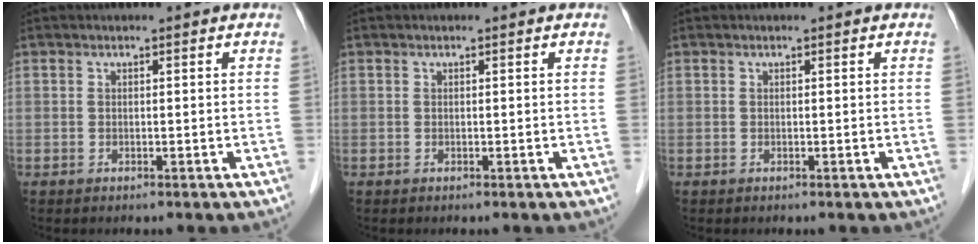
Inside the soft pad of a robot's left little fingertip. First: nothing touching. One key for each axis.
{"total": 0.0}
{"total": 0.0}